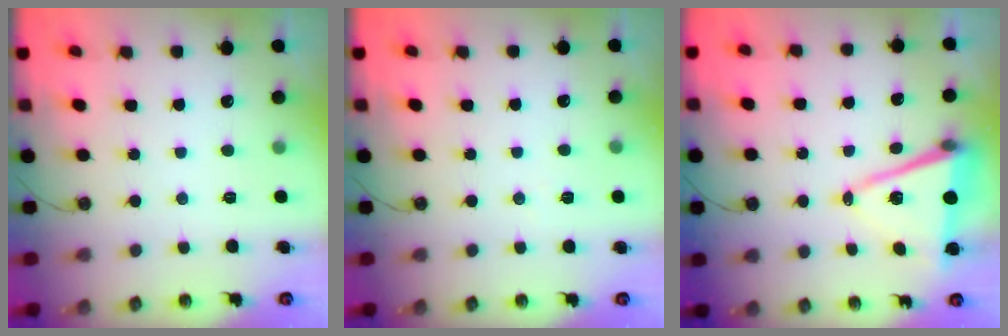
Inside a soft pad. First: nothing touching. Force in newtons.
{"total": 5.3, "press": 3.1, "slide": 4.3}
{"total": 10.6, "press": 9.8, "slide": 3.9}